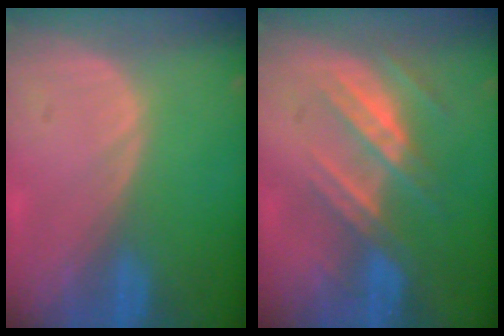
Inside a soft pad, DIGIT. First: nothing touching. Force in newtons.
{"total": 7.3, "press": 6.8, "slide": 2.6}